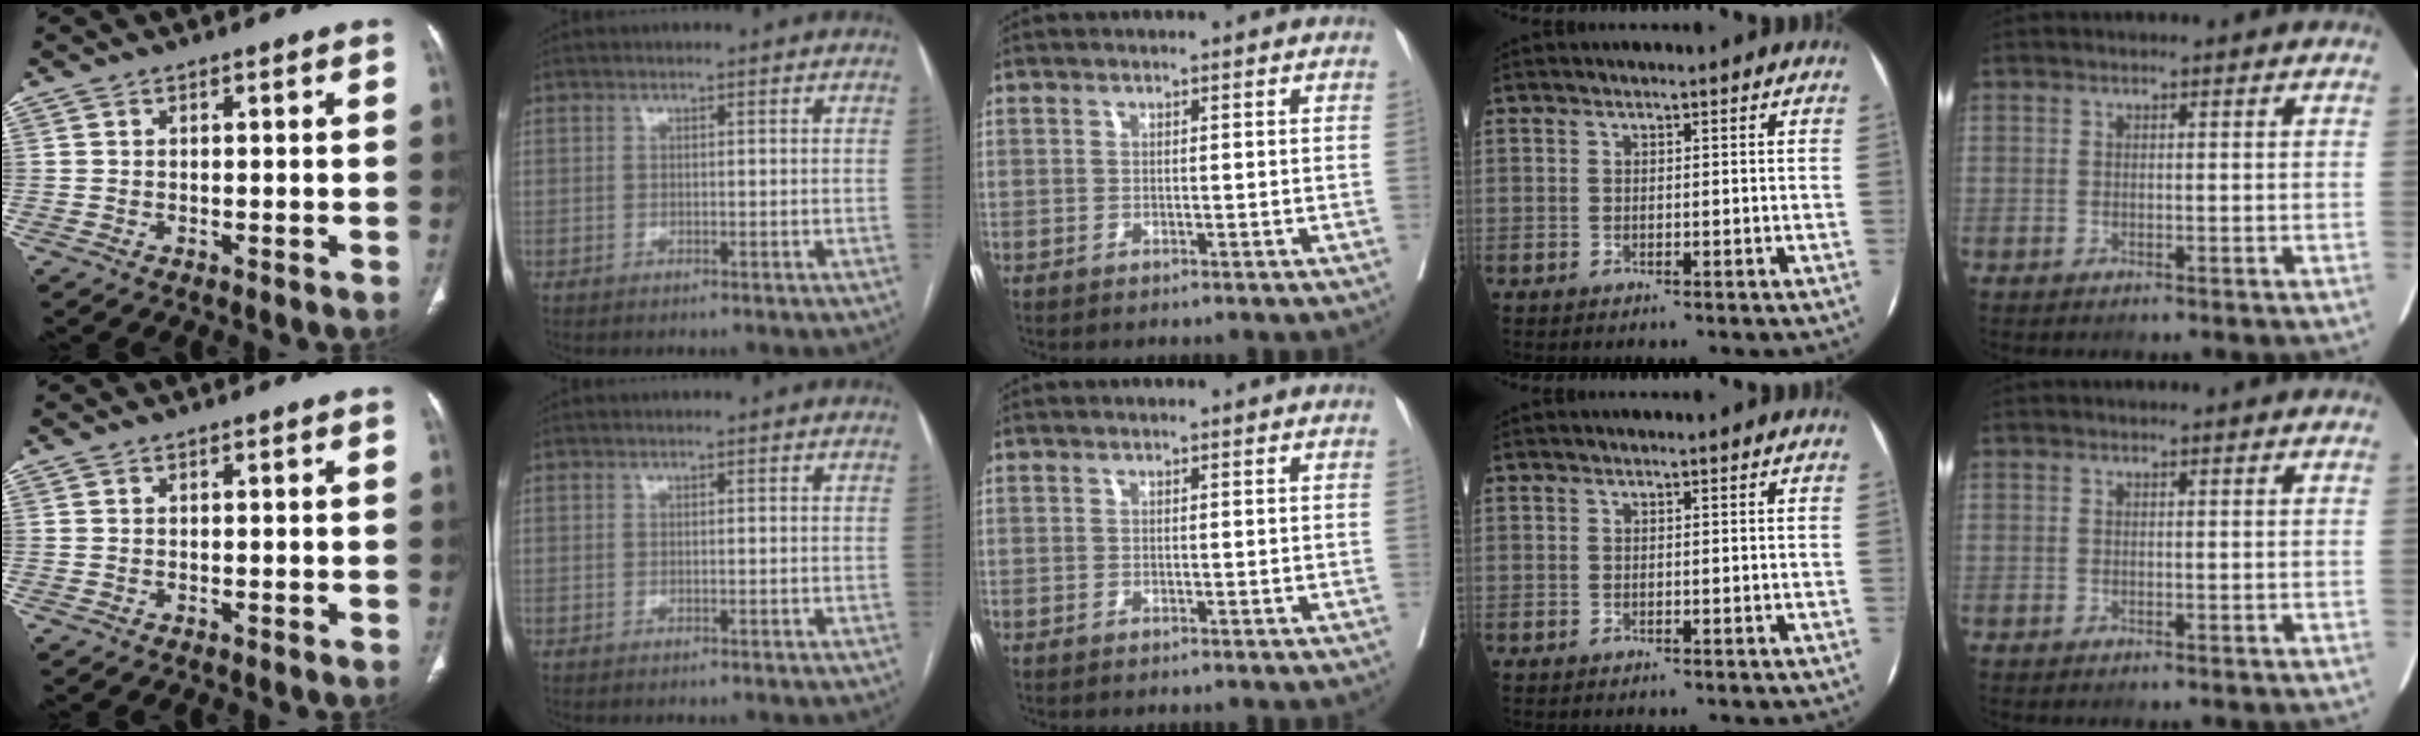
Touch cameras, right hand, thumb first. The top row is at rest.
{}